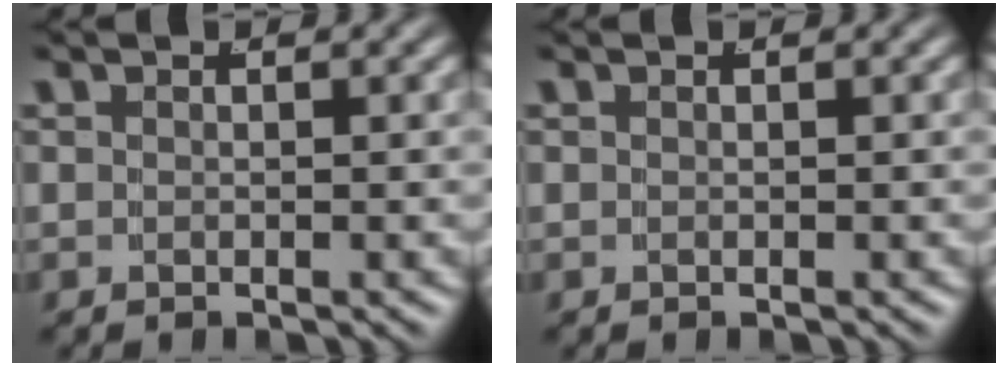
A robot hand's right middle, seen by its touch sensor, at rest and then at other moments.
{"total": 0.0}